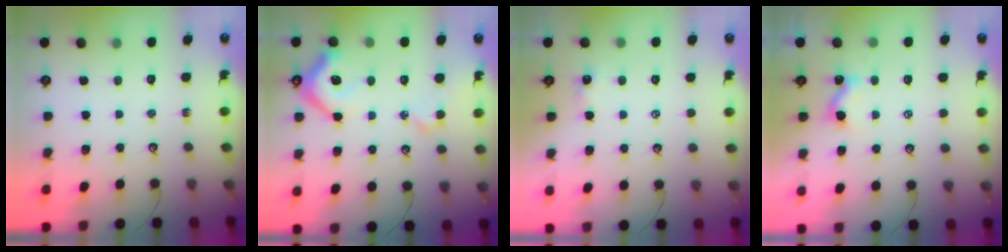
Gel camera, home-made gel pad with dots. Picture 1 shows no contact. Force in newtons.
{"total": 9.0, "press": 8.8, "slide": 1.8}
{"total": 1.6, "press": 1.6, "slide": 0.2}
{"total": 0.0}